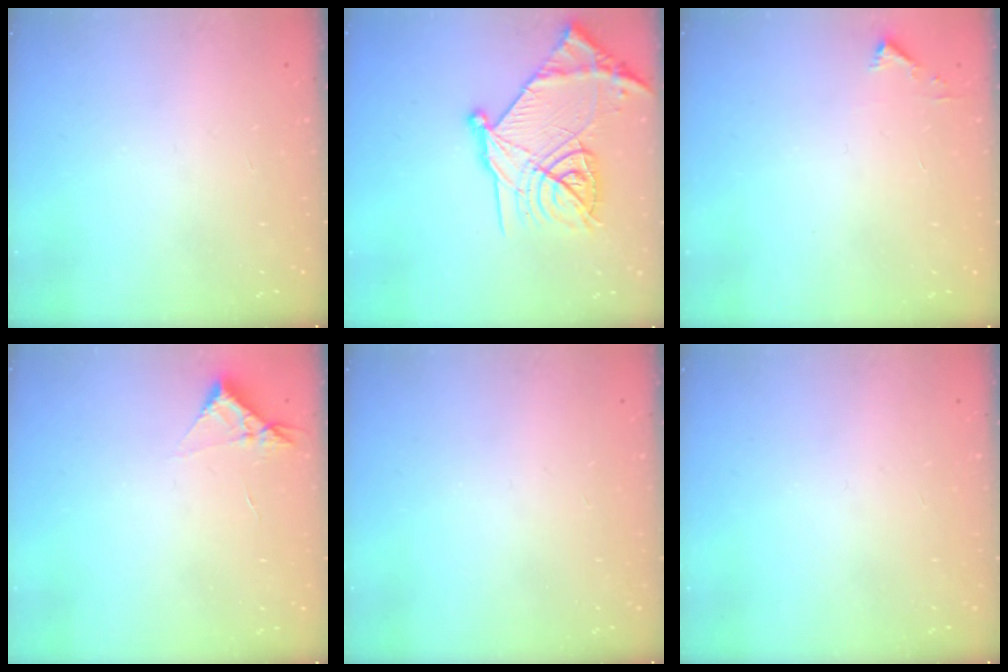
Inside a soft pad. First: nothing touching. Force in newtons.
{"total": 23.6, "press": 23.5, "slide": 2.1}
{"total": 2.3, "press": 2.3, "slide": 0.2}
{"total": 3.4, "press": 3.4, "slide": 0.5}
{"total": 0.0}
{"total": 0.0}